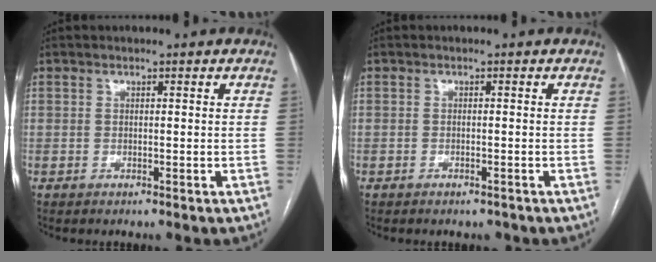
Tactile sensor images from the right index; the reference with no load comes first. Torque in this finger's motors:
{"motor_torque": [0.55, -0.41, 0.06, 0.01]}